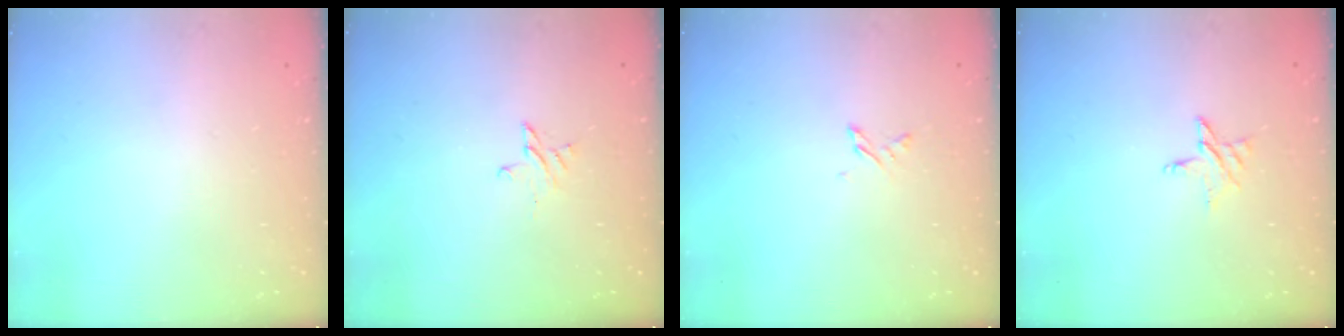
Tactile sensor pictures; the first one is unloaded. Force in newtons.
{"total": 2.3, "press": 2.3, "slide": 0.2}
{"total": 1.7, "press": 1.7, "slide": 0.3}
{"total": 4.9, "press": 4.8, "slide": 0.4}